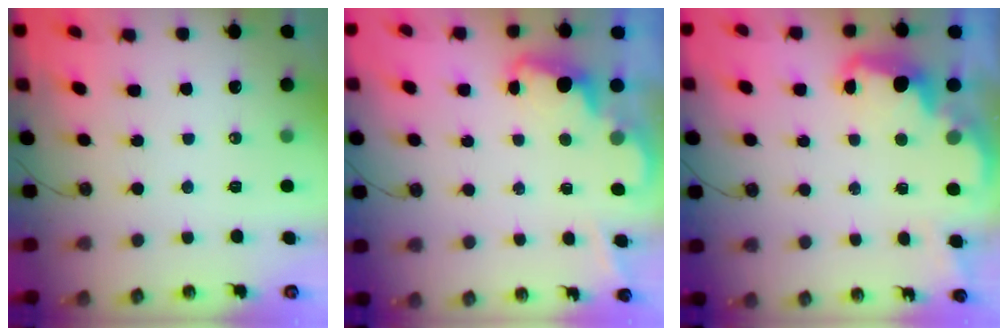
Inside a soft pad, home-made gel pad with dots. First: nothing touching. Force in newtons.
{"total": 2.1, "press": 2.1, "slide": 0.5}
{"total": 2.6, "press": 2.6, "slide": 0.7}